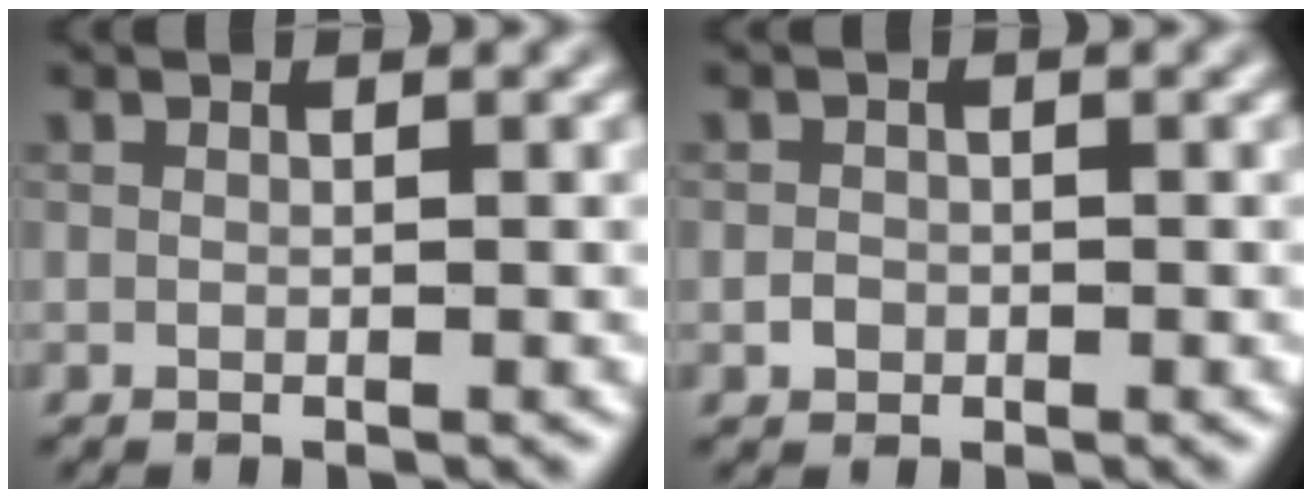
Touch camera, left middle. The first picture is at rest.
{"total": 0.9, "force": [-0.3, 0.8, 0.3], "torque": [-0.002, -0.001, -0.007]}